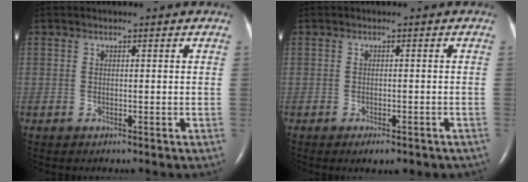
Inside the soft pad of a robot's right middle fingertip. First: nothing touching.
{"total": 4.1, "force": [-3.0, 1.4, 2.4], "torque": [-0.027, -0.007, -0.033]}